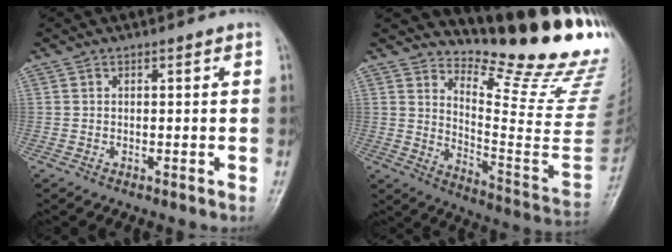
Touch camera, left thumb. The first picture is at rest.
{"total": 21.2, "force": [18.2, 3.0, 10.4], "torque": [-0.124, -0.185, 0.251]}